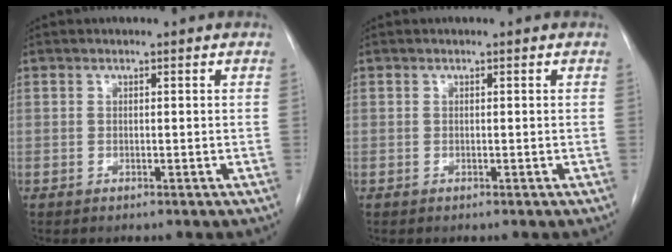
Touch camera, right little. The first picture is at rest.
{"total": 0.0}